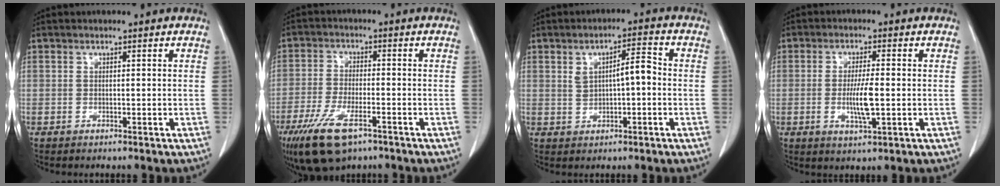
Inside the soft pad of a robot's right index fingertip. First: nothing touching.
{"total": 10.9, "force": [-6.6, 3.7, 7.8], "torque": [-0.155, -0.020, -0.115]}
{"total": 5.3, "force": [0.4, 1.5, 5.0], "torque": [-0.083, 0.016, 0.010]}
{"total": 5.6, "force": [-0.8, 0.6, 5.5], "torque": [-0.107, -0.011, -0.013]}